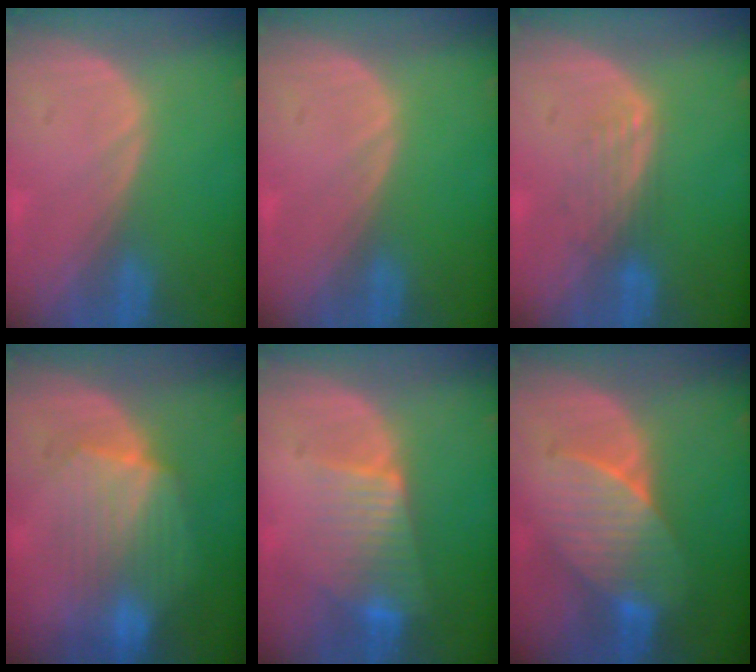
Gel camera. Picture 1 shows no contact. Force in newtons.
{"total": 0.0}
{"total": 3.5, "press": 2.9, "slide": 2.1}
{"total": 7.6, "press": 7.6, "slide": 0.5}
{"total": 7.0, "press": 6.3, "slide": 3.1}
{"total": 7.1, "press": 7.0, "slide": 1.4}